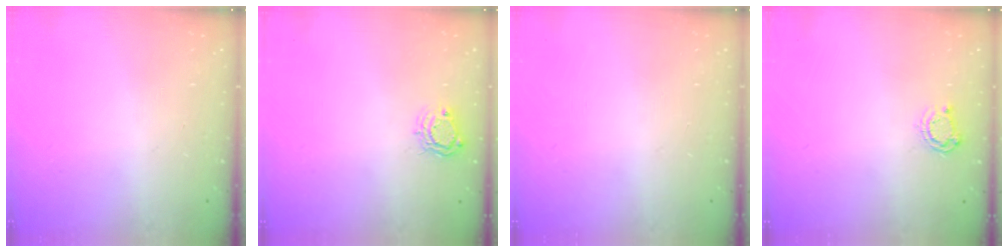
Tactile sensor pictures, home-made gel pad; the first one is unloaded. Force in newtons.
{"total": 5.5, "press": 5.5, "slide": 0.5}
{"total": 0.0}
{"total": 5.3, "press": 5.2, "slide": 0.7}